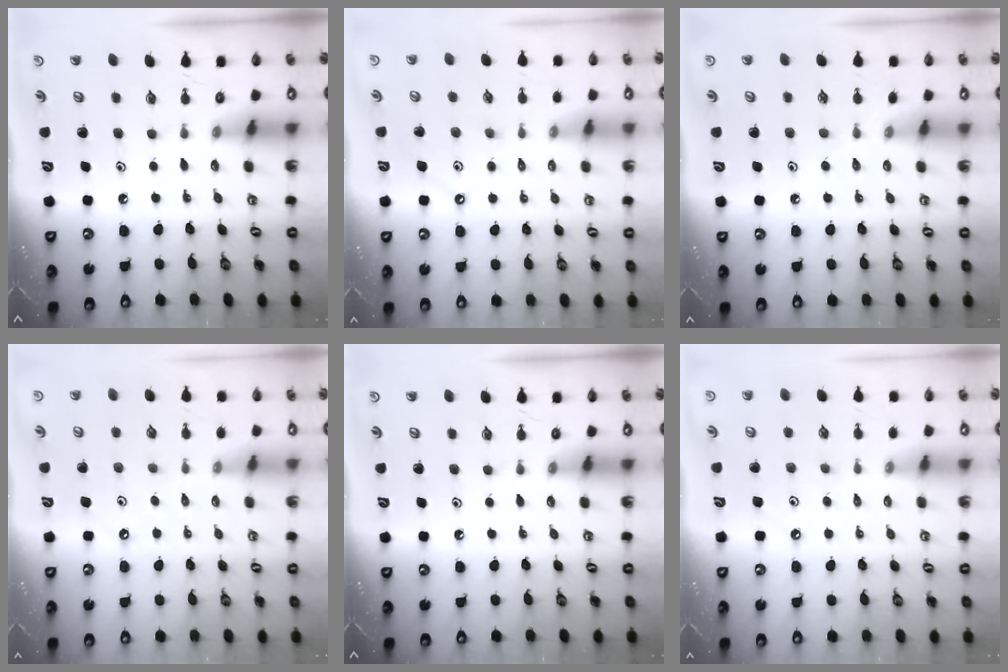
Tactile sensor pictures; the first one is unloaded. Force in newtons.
{"total": 1.5, "press": 1.4, "slide": 0.2}
{"total": 4.6, "press": 4.5, "slide": 0.7}
{"total": 2.4, "press": 2.3, "slide": 0.4}
{"total": 0.0}
{"total": 2.8, "press": 2.7, "slide": 0.5}